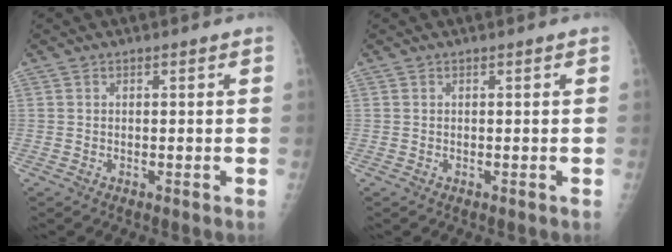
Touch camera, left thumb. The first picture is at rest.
{"total": 0.0}